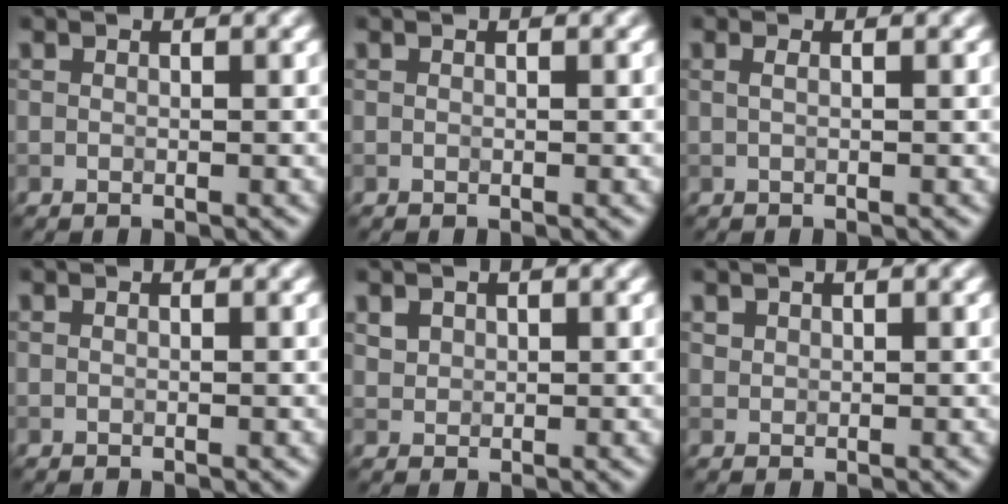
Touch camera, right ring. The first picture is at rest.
{"total": 0.0}
{"total": 1.0, "force": [0.3, 0.4, 0.9], "torque": [-0.013, 0.001, -0.002]}
{"total": 0.0}
{"total": 1.1, "force": [0.6, 0.9, 0.3], "torque": [-0.005, -0.003, 0.014]}
{"total": 0.7, "force": [0.5, 0.5, 0.0], "torque": [0.001, -0.002, 0.014]}